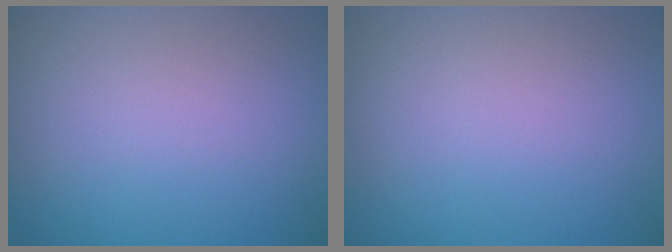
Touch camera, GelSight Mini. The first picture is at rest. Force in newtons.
{"total": 0.0}